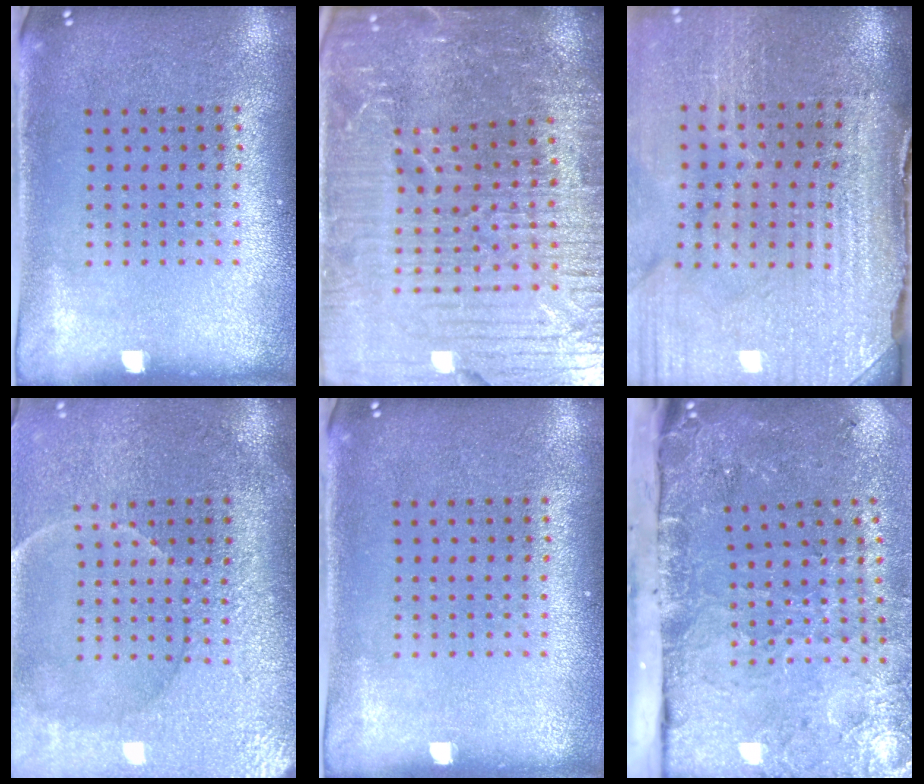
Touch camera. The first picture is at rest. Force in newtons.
{"total": 5.7, "press": 5.2, "slide": 2.3}
{"total": 4.4, "press": 3.9, "slide": 2.2}
{"total": 4.1, "press": 3.7, "slide": 1.7}
{"total": 0.0}
{"total": 4.9, "press": 3.7, "slide": 3.2}